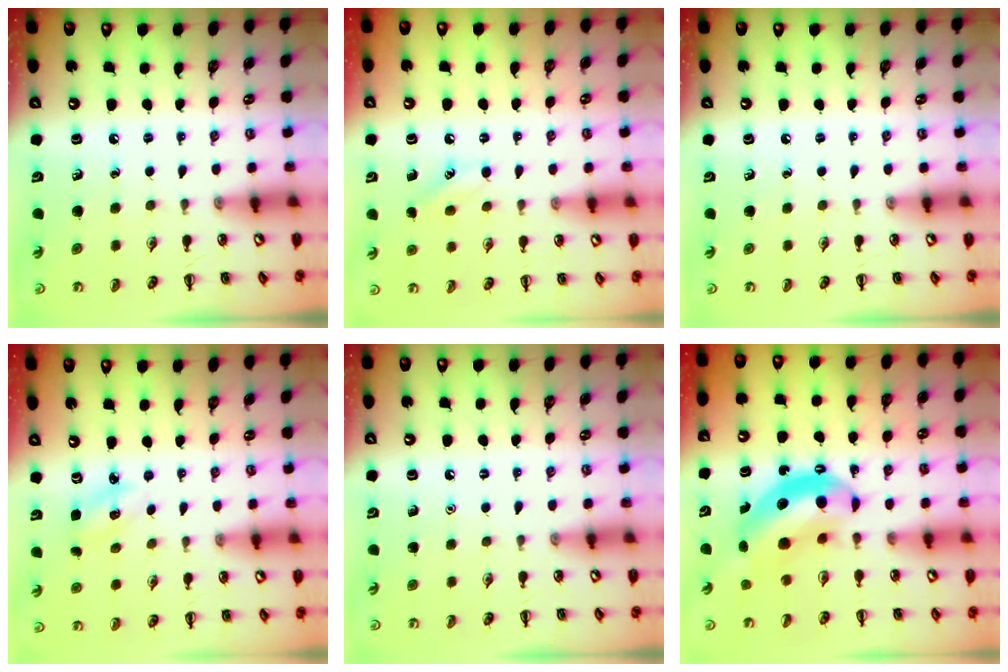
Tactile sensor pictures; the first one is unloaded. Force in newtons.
{"total": 6.8, "press": 6.6, "slide": 2.0}
{"total": 0.0}
{"total": 2.9, "press": 2.8, "slide": 0.9}
{"total": 1.6, "press": 1.6, "slide": 0.1}
{"total": 10.2, "press": 9.9, "slide": 2.5}